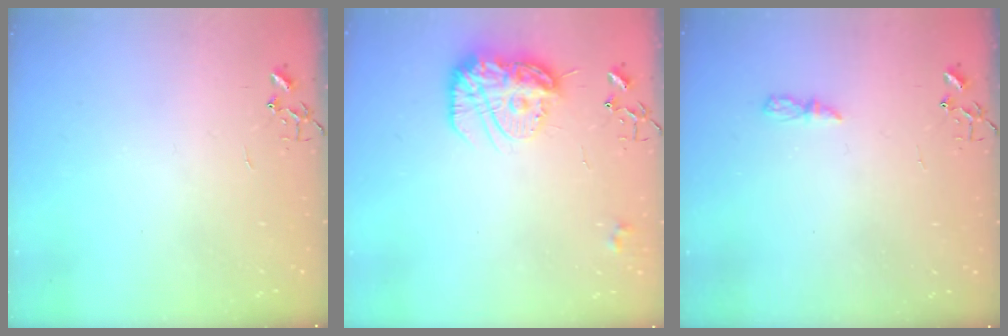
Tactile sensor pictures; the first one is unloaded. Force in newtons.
{"total": 15.2, "press": 15.1, "slide": 1.4}
{"total": 4.6, "press": 4.5, "slide": 0.6}